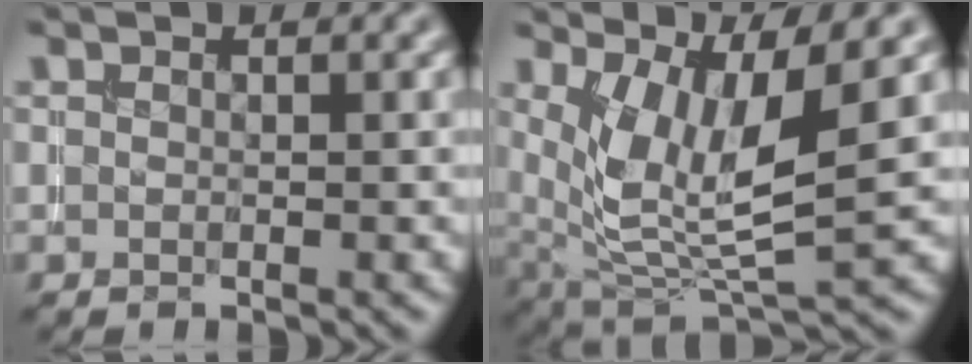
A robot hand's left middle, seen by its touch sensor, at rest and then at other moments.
{"total": 8.4, "force": [2.4, 3.0, 7.5], "torque": [-0.153, -0.014, 0.051]}